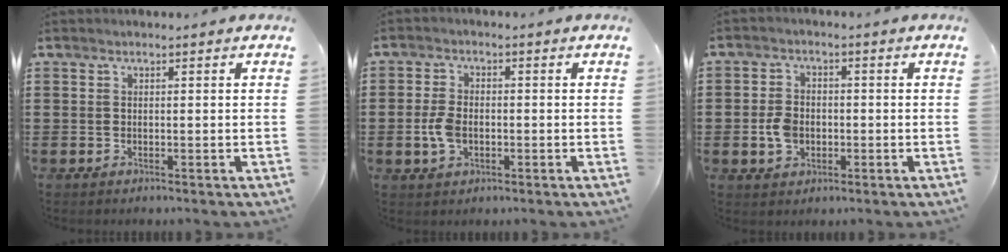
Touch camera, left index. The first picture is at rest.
{"total": 4.5, "force": [-0.8, 2.7, 3.5], "torque": [-0.092, -0.006, -0.021]}
{"total": 4.2, "force": [-0.9, 3.1, 2.7], "torque": [-0.068, 0.001, -0.020]}